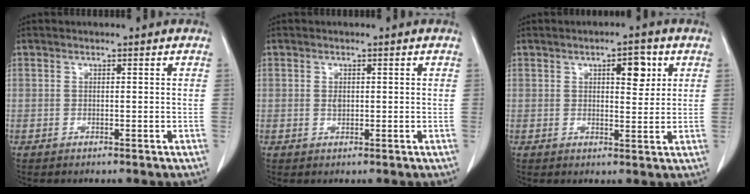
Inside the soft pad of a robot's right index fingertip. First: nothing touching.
{"total": 1.2, "force": [0.1, 0.7, 0.9], "torque": [-0.017, 0.000, 0.004]}
{"total": 4.8, "force": [2.0, 1.7, 4.0], "torque": [-0.056, 0.000, 0.028]}